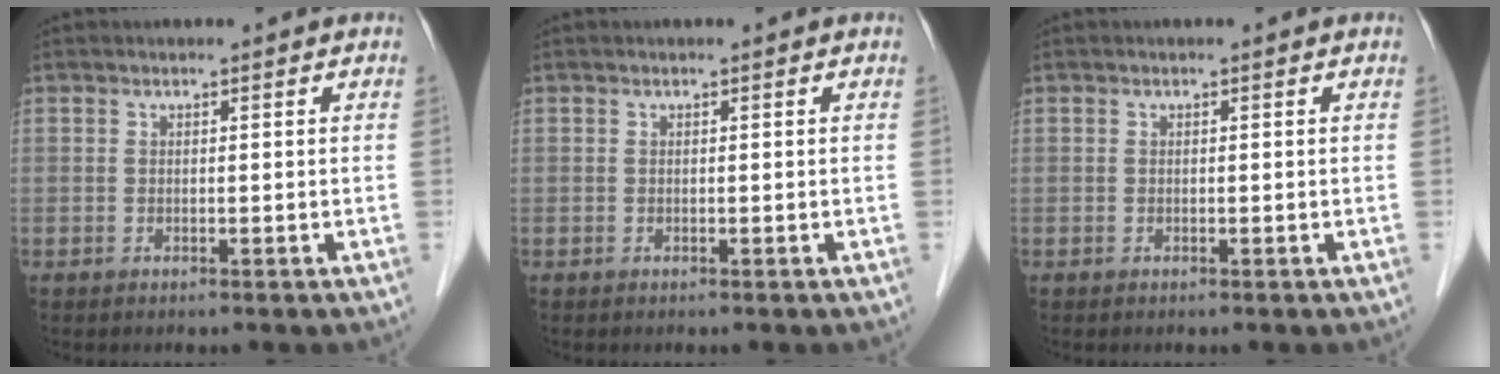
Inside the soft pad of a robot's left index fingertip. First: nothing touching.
{"total": 0.0}
{"total": 0.0}